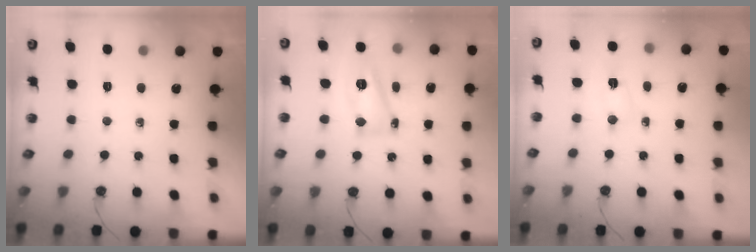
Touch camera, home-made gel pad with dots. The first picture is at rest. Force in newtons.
{"total": 12.8, "press": 12.7, "slide": 1.1}
{"total": 2.3, "press": 2.2, "slide": 0.6}